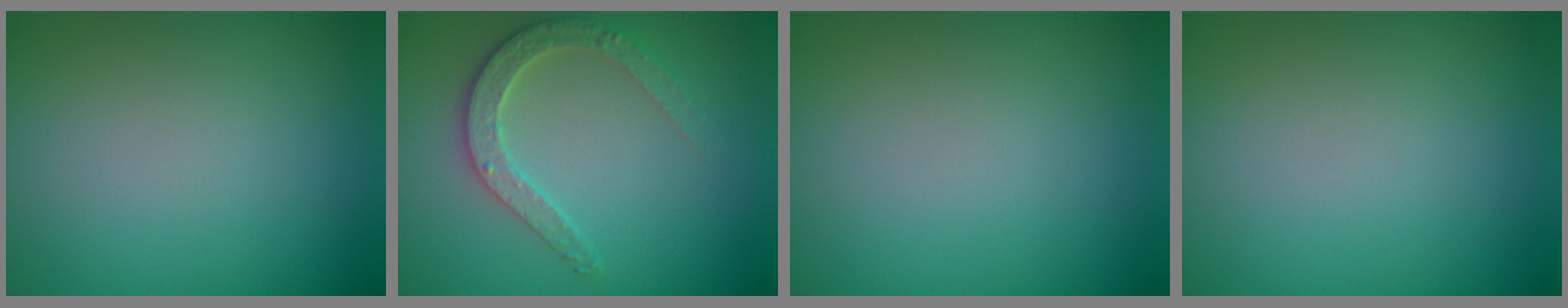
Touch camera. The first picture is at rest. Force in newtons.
{"total": 2.8, "press": 2.7, "slide": 0.5}
{"total": 0.0}
{"total": 0.0}